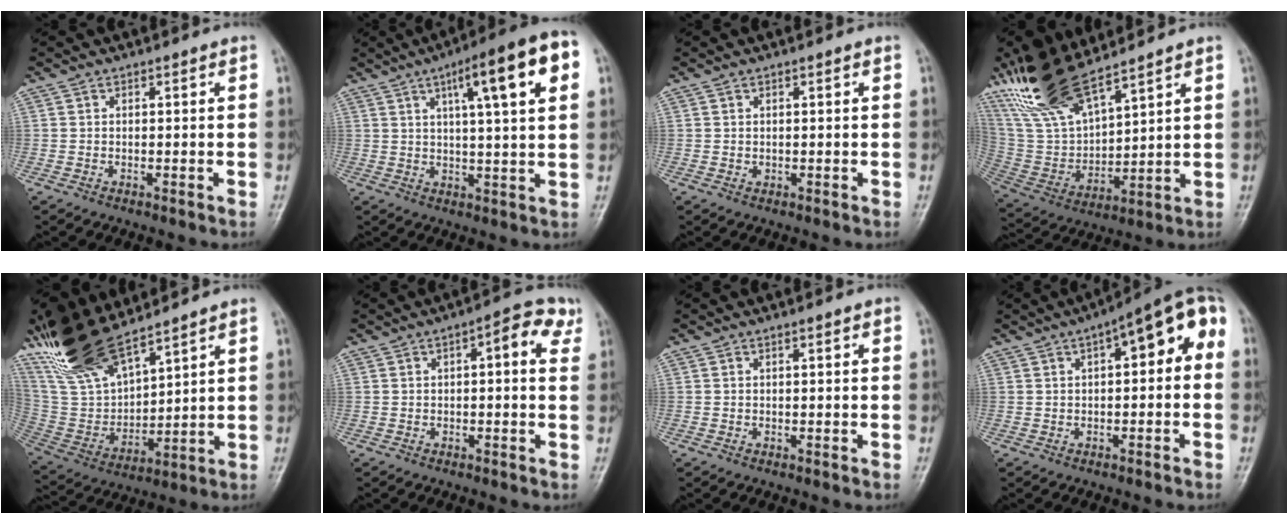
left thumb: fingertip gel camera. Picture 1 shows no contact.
{"total": 15.0, "force": [5.8, 2.6, 13.6], "torque": [-0.189, 0.007, 0.077]}
{"total": 0.6, "force": [0.3, 0.5, 0.2], "torque": [0.001, 0.002, 0.007]}
{"total": 15.9, "force": [12.8, 4.3, 8.3], "torque": [-0.150, -0.056, 0.268]}
{"total": 17.7, "force": [13.9, 5.6, 9.5], "torque": [-0.162, -0.061, 0.285]}
{"total": 6.2, "force": [2.1, 2.4, 5.3], "torque": [-0.058, 0.015, 0.018]}
{"total": 0.7, "force": [0.1, 0.1, 0.7], "torque": [-0.013, 0.001, 0.003]}
{"total": 10.8, "force": [2.4, 4.2, 9.6], "torque": [-0.108, 0.034, 0.020]}